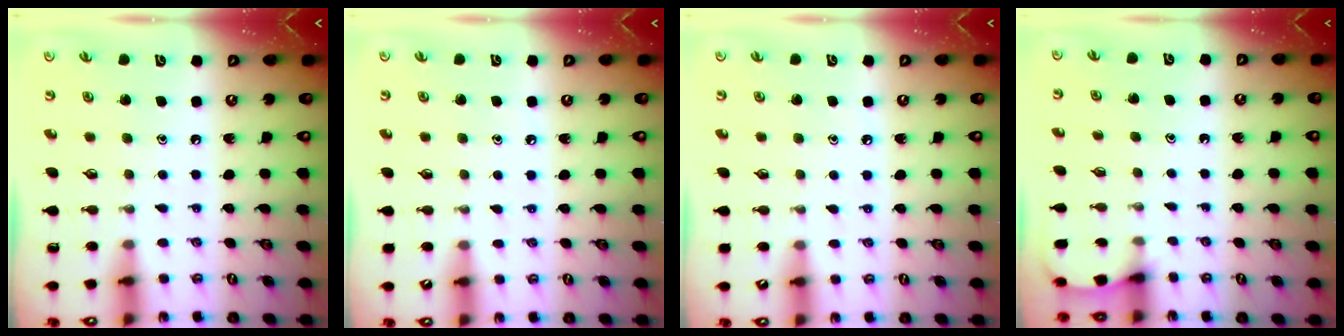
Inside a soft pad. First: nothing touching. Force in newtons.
{"total": 2.8, "press": 2.8, "slide": 0.4}
{"total": 2.8, "press": 2.8, "slide": 0.4}
{"total": 2.8, "press": 2.8, "slide": 0.1}